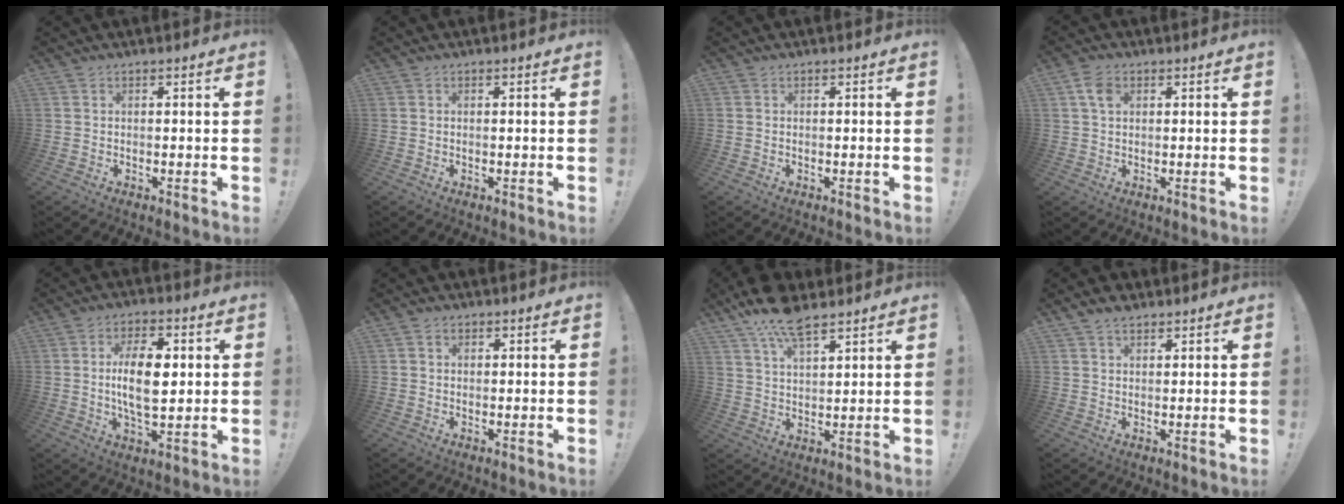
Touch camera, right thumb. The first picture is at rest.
{"total": 0.0}
{"total": 0.0}
{"total": 4.9, "force": [1.7, 3.1, 3.4], "torque": [-0.061, 0.006, 0.034]}
{"total": 13.1, "force": [1.3, 6.2, 11.5], "torque": [-0.206, -0.002, 0.016]}
{"total": 1.5, "force": [0.6, 1.2, 0.6], "torque": [-0.003, 0.001, 0.009]}
{"total": 11.2, "force": [8.2, 4.2, 6.4], "torque": [-0.113, -0.039, 0.151]}
{"total": 3.6, "force": [2.6, 2.0, 1.4], "torque": [-0.018, -0.011, 0.049]}